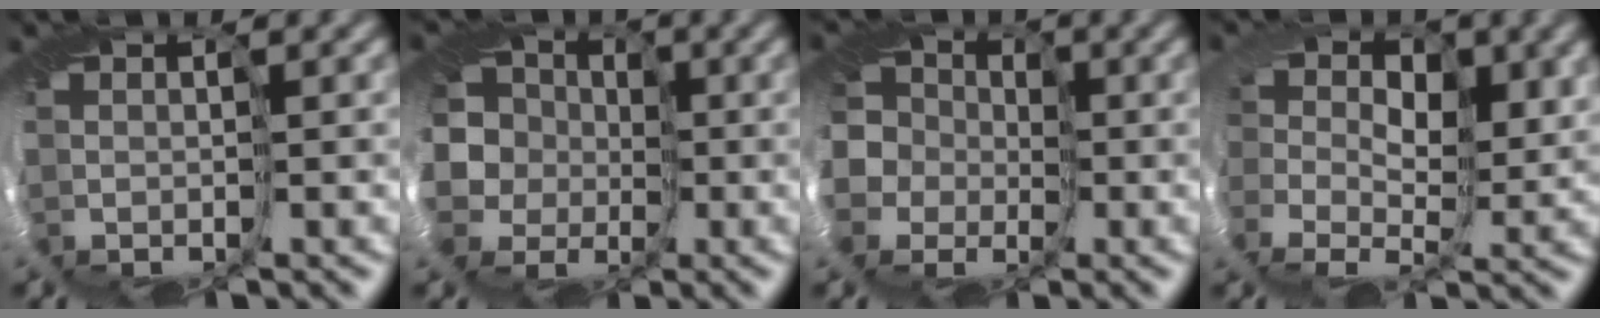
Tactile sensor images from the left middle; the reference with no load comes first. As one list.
[{"total": 7.1, "force": [-1.6, 6.4, 2.5], "torque": [-0.058, 0.015, -0.078]}, {"total": 7.6, "force": [0.5, 7.2, 2.4], "torque": [-0.053, 0.017, -0.042]}, {"total": 5.2, "force": [0.3, 4.0, 3.3], "torque": [-0.040, -0.012, -0.008]}]